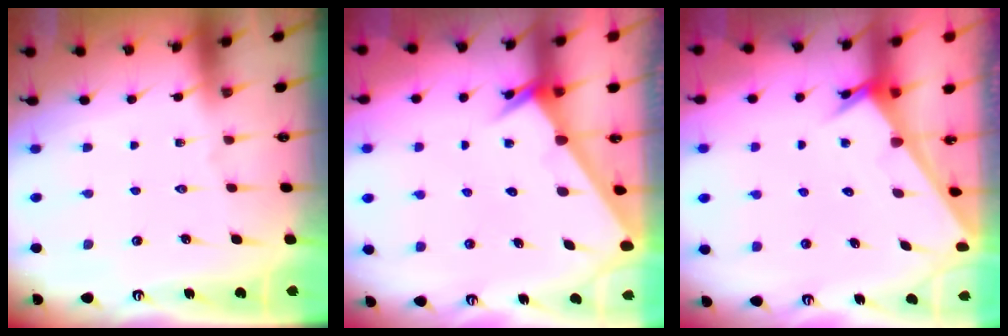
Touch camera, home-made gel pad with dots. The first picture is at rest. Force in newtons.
{"total": 2.5, "press": 2.5, "slide": 0.1}
{"total": 2.5, "press": 2.5, "slide": 0.1}